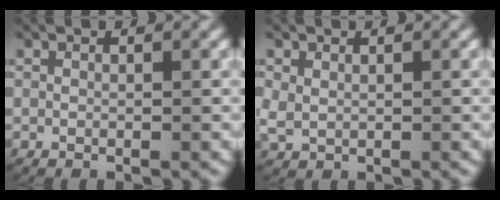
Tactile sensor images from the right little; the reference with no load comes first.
{"total": 2.0, "force": [0.4, 1.8, 0.8], "torque": [-0.029, -0.006, 0.017]}